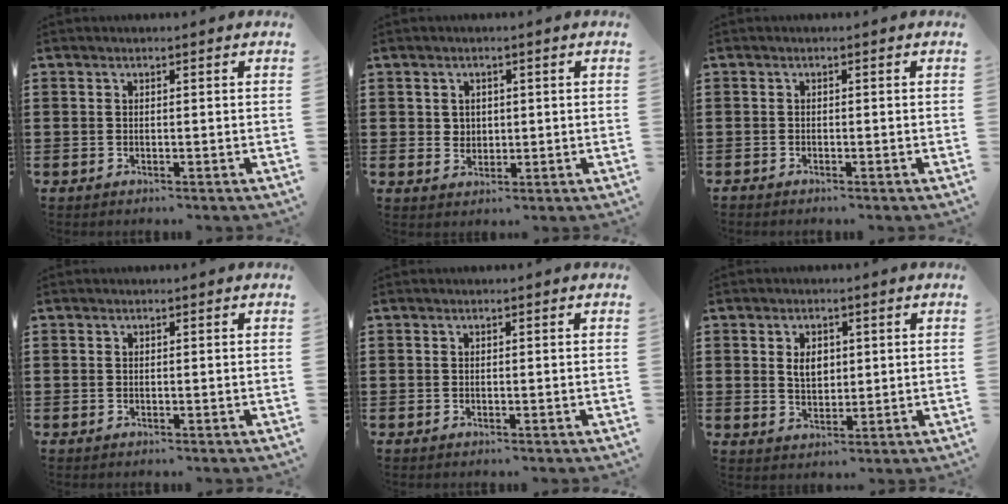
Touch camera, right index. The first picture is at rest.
{"total": 2.0, "force": [0.8, 1.8, 0.5], "torque": [-0.016, 0.009, 0.015]}
{"total": 0.6, "force": [-0.6, 0.2, 0.0], "torque": [-0.001, 0.001, -0.013]}
{"total": 0.0}
{"total": 0.0}
{"total": 3.7, "force": [0.8, 2.5, 2.6], "torque": [-0.049, 0.007, 0.011]}